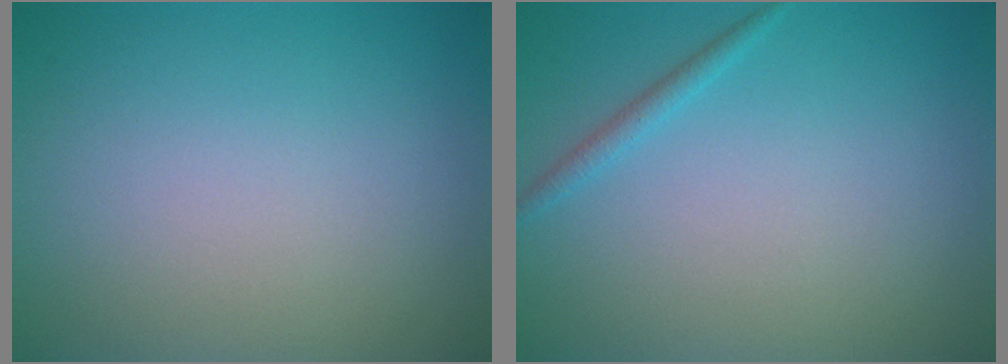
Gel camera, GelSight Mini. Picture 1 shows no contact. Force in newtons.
{"total": 1.1, "press": 1.1, "slide": 0.1}